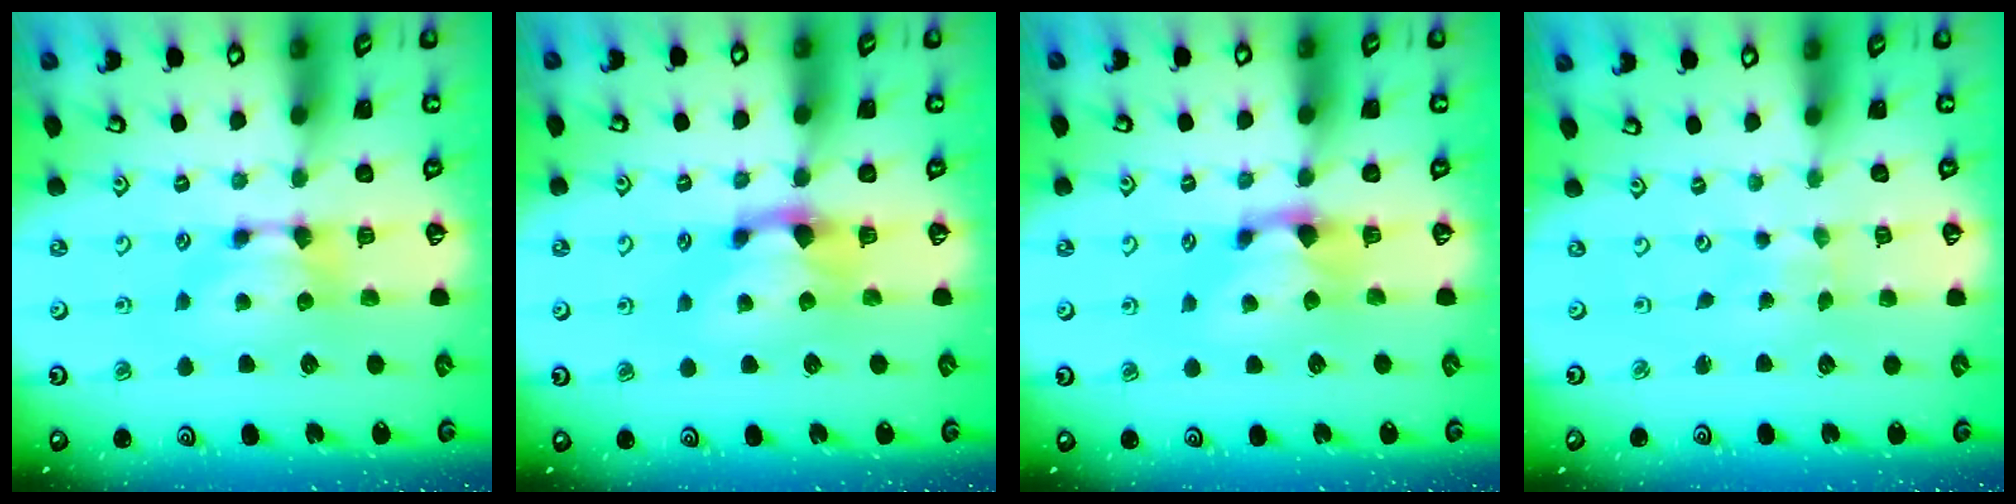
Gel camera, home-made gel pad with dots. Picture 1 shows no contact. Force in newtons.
{"total": 1.4, "press": 0.6, "slide": 1.2}
{"total": 1.3, "press": 0.4, "slide": 1.2}
{"total": 5.0, "press": 5.0, "slide": 0.3}